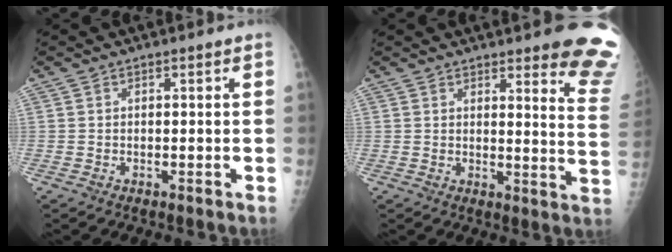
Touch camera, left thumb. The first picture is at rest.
{"total": 12.6, "force": [10.2, 2.1, 7.1], "torque": [-0.052, -0.085, 0.099]}